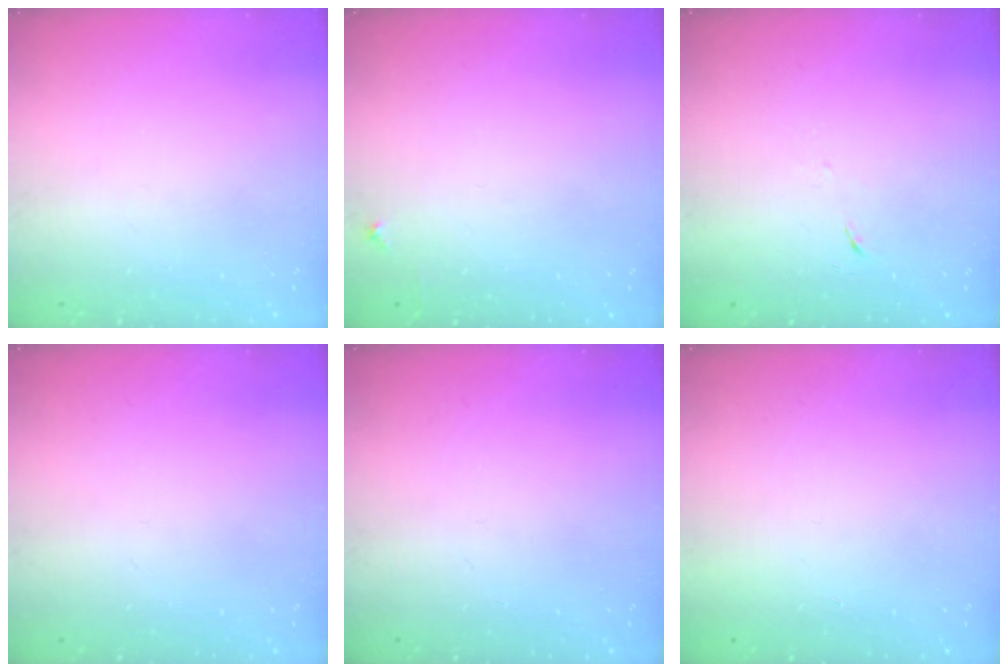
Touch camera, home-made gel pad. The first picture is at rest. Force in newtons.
{"total": 4.7, "press": 4.6, "slide": 0.5}
{"total": 6.2, "press": 6.1, "slide": 0.7}
{"total": 0.0}
{"total": 0.0}
{"total": 1.7, "press": 1.7, "slide": 0.1}